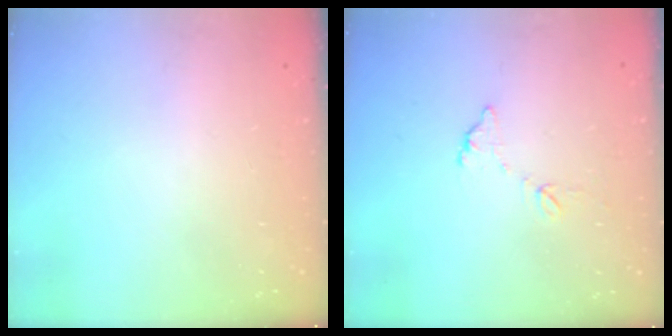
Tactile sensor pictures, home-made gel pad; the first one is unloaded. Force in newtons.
{"total": 5.5, "press": 5.5, "slide": 0.3}